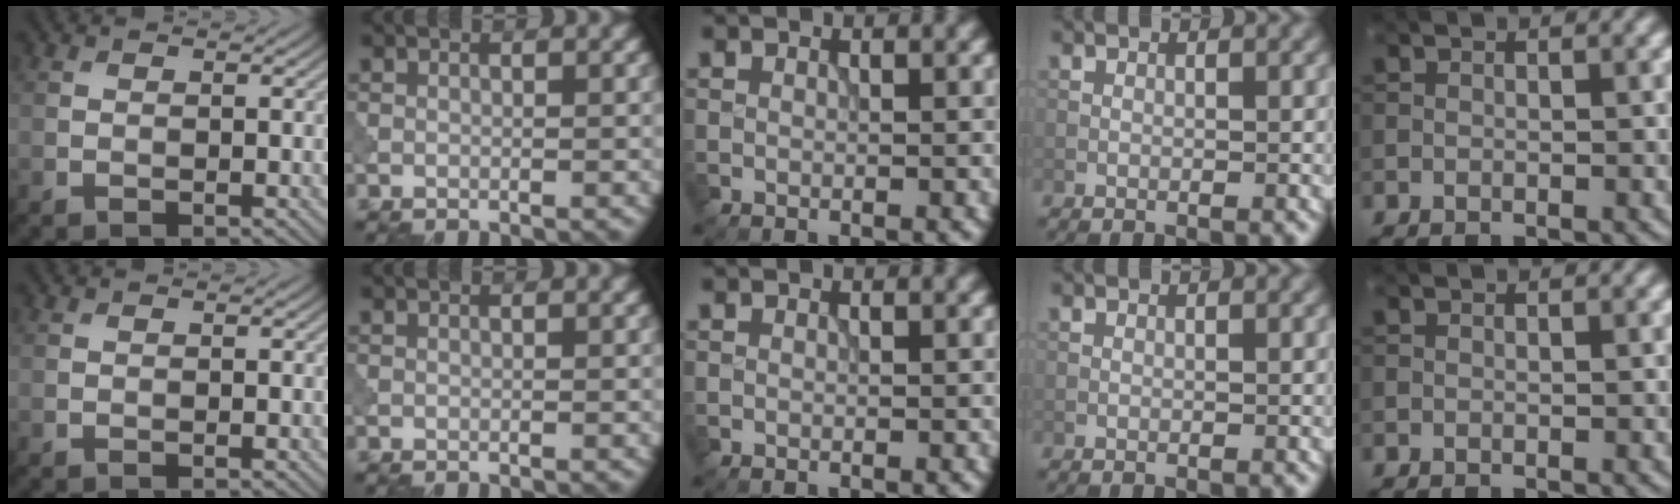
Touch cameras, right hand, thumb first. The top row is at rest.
{}